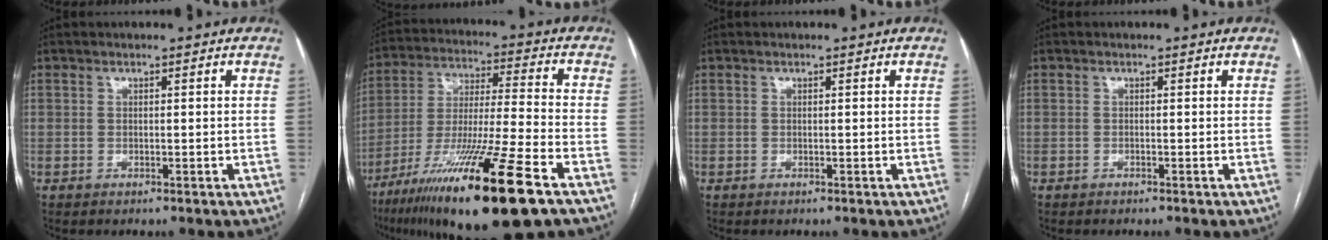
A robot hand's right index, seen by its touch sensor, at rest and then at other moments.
{"total": 22.0, "force": [-13.0, 0.3, 17.8], "torque": [-0.309, -0.051, -0.228]}
{"total": 0.0}
{"total": 0.0}